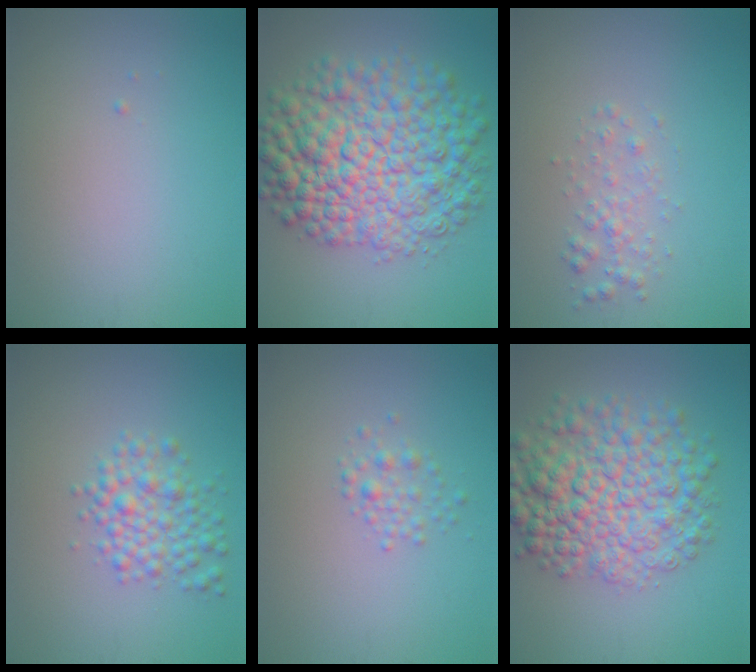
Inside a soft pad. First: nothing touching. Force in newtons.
{"total": 11.6, "press": 11.6, "slide": 0.2}
{"total": 1.7, "press": 1.7, "slide": 0.0}
{"total": 3.5, "press": 3.5, "slide": 0.1}
{"total": 1.4, "press": 1.4, "slide": 0.1}
{"total": 8.5, "press": 8.5, "slide": 0.1}